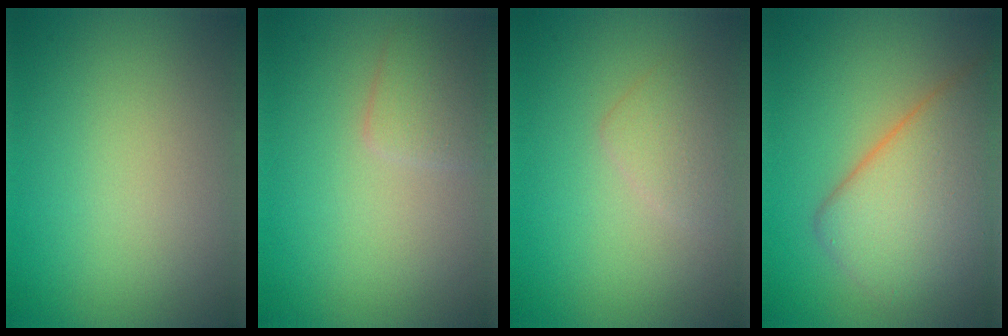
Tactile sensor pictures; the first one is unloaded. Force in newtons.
{"total": 1.8, "press": 1.8, "slide": 0.0}
{"total": 1.6, "press": 1.6, "slide": 0.0}
{"total": 7.3, "press": 7.3, "slide": 0.5}